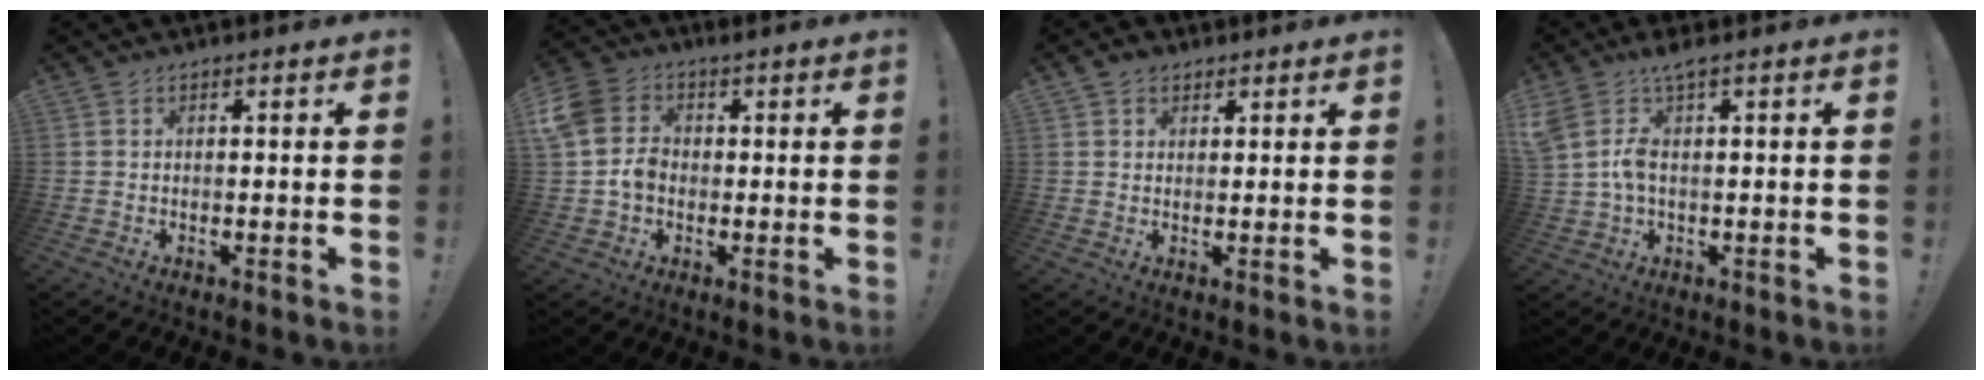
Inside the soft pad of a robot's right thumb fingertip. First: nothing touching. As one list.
[{"total": 8.6, "force": [-0.2, 7.1, 4.9], "torque": [-0.095, 0.006, -0.003]}, {"total": 3.1, "force": [1.9, 2.3, 1.0], "torque": [-0.013, -0.006, 0.035]}, {"total": 6.1, "force": [1.2, 2.2, 5.6], "torque": [-0.107, 0.000, 0.023]}]